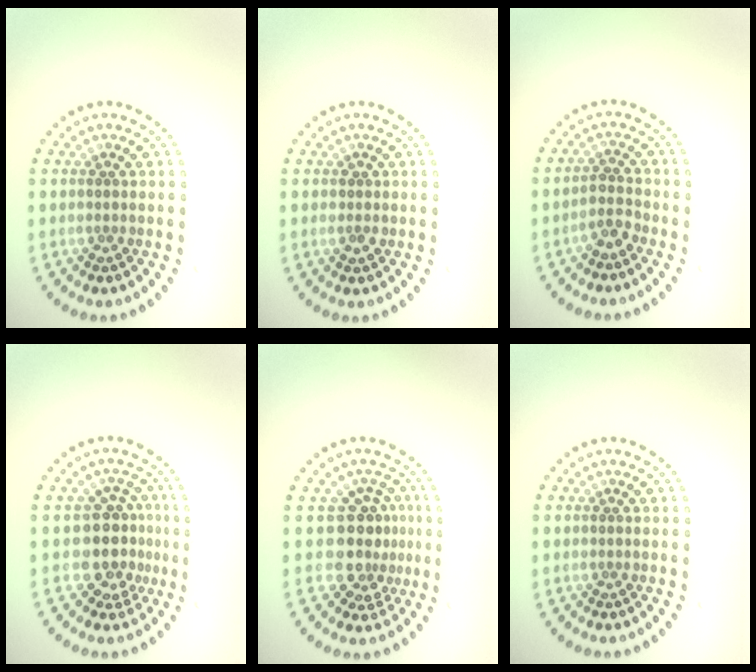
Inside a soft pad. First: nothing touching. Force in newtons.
{"total": 1.0, "press": 0.9, "slide": 0.3}
{"total": 1.6, "press": 1.3, "slide": 0.9}
{"total": 3.8, "press": 3.0, "slide": 2.4}
{"total": 3.8, "press": 3.0, "slide": 2.3}
{"total": 0.0}